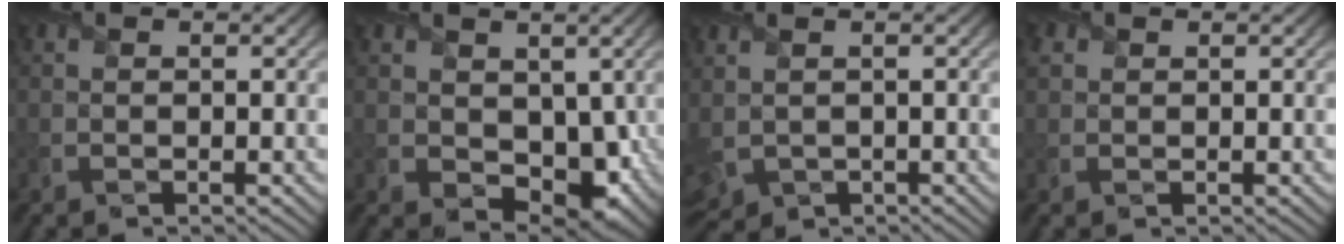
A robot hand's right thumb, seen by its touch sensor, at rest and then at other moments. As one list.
[{"total": 6.1, "force": [0.6, 4.5, 4.0], "torque": [-0.088, -0.026, 0.020]}, {"total": 4.3, "force": [-0.2, 2.8, 3.2], "torque": [-0.100, -0.013, 0.006]}, {"total": 1.1, "force": [0.7, 0.9, 0.2], "torque": [-0.007, 0.003, 0.014]}]